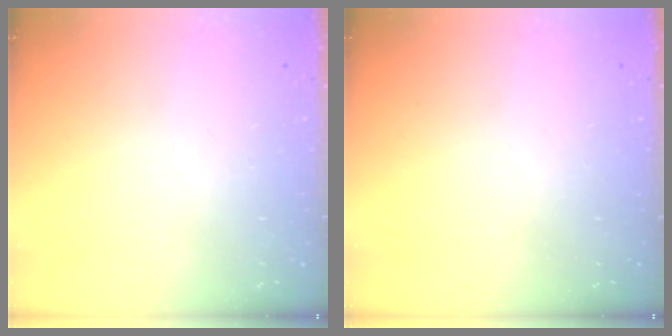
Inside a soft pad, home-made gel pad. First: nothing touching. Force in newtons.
{"total": 0.0}